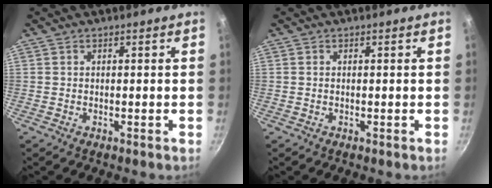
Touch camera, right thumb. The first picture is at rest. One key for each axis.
{"total": 0.0}